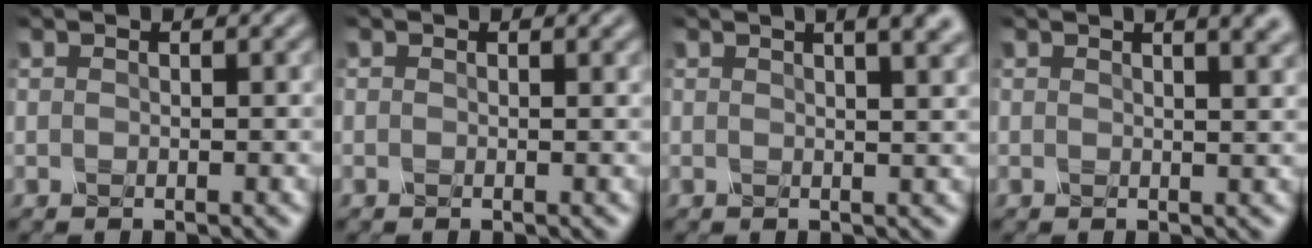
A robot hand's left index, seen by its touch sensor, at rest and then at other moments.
{"total": 0.0}
{"total": 9.0, "force": [4.8, 4.4, 6.2], "torque": [0.004, 0.057, 0.014]}
{"total": 7.8, "force": [4.2, 3.8, 5.3], "torque": [0.003, 0.054, 0.011]}